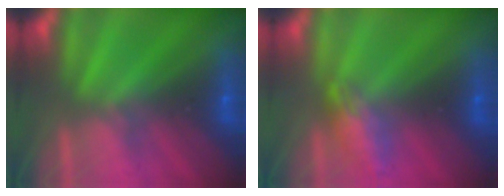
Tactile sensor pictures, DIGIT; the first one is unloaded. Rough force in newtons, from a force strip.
{"total": 2.4}